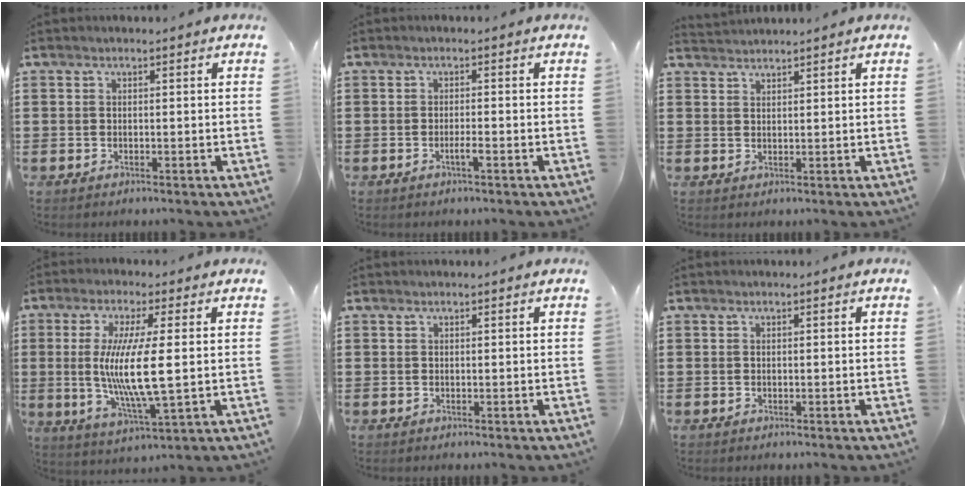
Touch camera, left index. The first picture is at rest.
{"total": 1.6, "force": [-0.7, 0.1, 1.5], "torque": [-0.025, -0.002, -0.013]}
{"total": 1.5, "force": [1.5, -0.1, -0.2], "torque": [0.000, 0.003, 0.030]}
{"total": 10.1, "force": [0.8, 1.6, 9.9], "torque": [-0.204, -0.010, 0.007]}
{"total": 0.0}
{"total": 0.0}